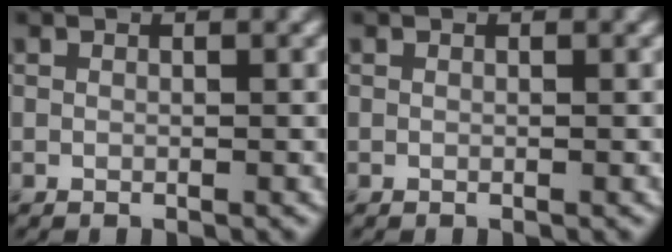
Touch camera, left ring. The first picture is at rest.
{"total": 0.0}